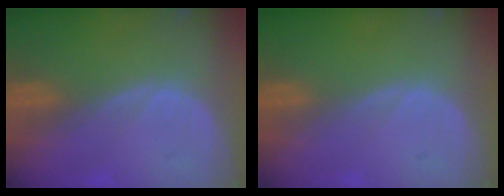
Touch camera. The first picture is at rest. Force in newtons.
{"total": 0.0}